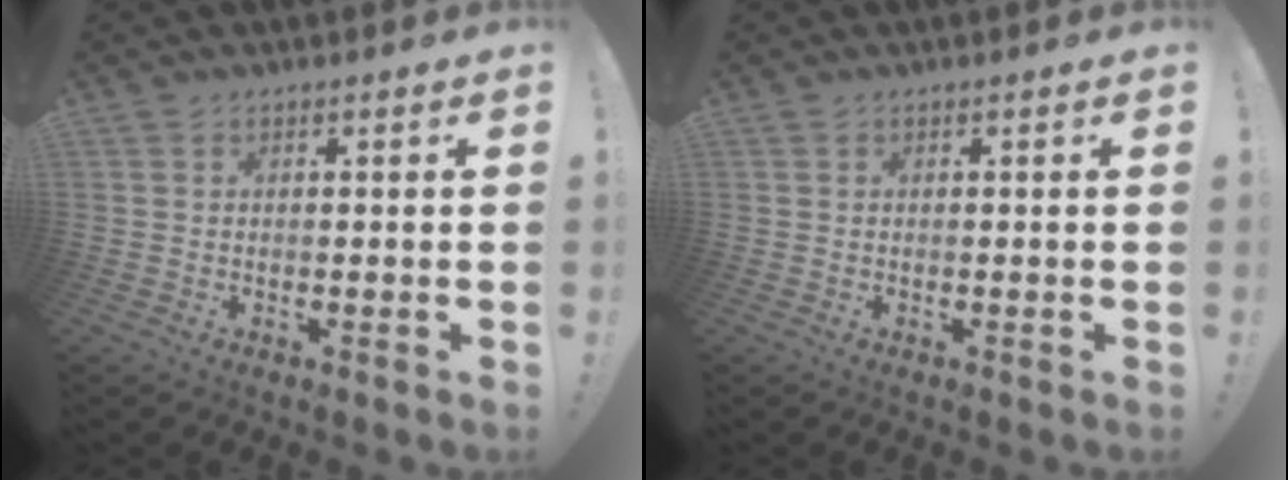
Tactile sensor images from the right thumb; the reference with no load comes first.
{"total": 0.0}